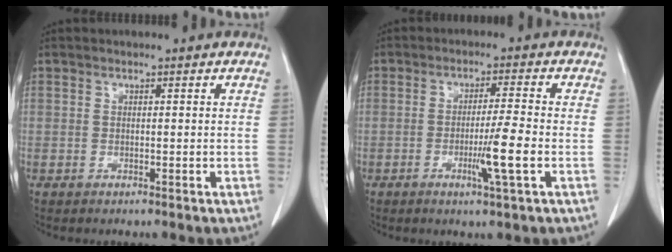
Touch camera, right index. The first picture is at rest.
{"total": 6.1, "force": [-1.8, -0.7, 5.8], "torque": [-0.098, -0.013, -0.033]}